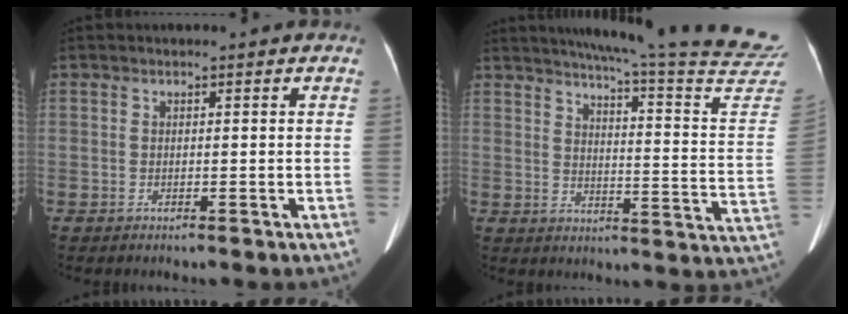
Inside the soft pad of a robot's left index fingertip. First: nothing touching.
{"total": 25.0, "force": [22.9, -1.4, 10.0], "torque": [-0.149, -0.117, 0.268]}